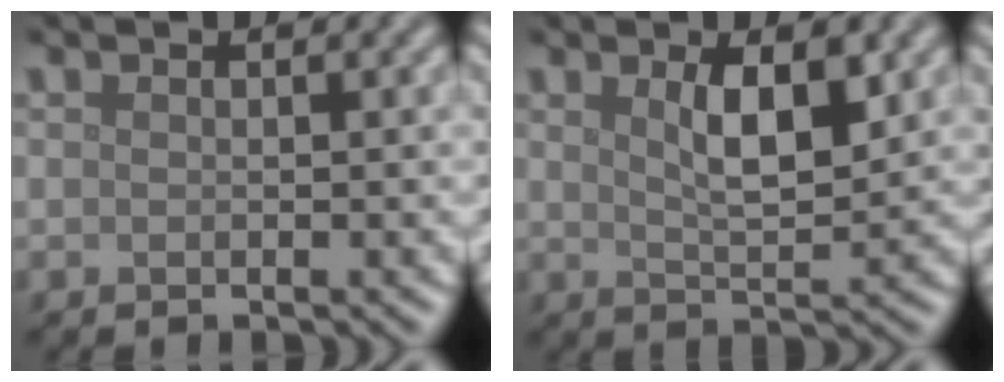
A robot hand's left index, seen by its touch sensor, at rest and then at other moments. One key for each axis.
{"total": 4.0, "fx": 1.6, "fy": 1.2, "fz": 3.5, "tx": -0.062, "ty": -0.001, "tz": 0.027}